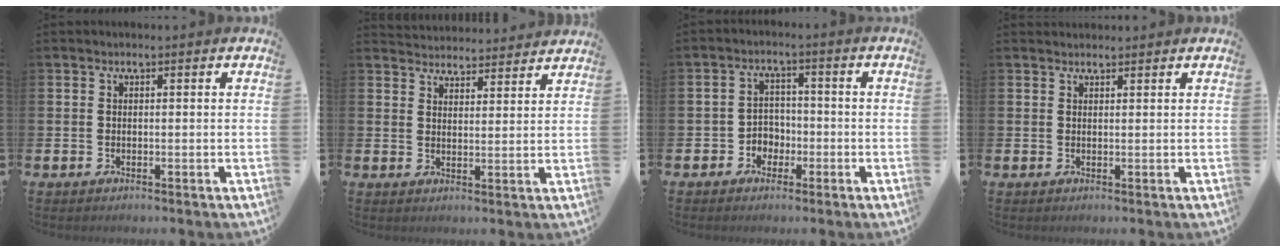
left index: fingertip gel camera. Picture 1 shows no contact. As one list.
[{"total": 4.1, "force": [4.0, 0.7, -0.4], "torque": [-0.003, -0.027, 0.072]}, {"total": 3.1, "force": [-1.6, 2.6, 0.8], "torque": [-0.030, 0.006, -0.035]}, {"total": 1.1, "force": [1.1, 0.3, -0.1], "torque": [0.009, -0.002, 0.019]}]